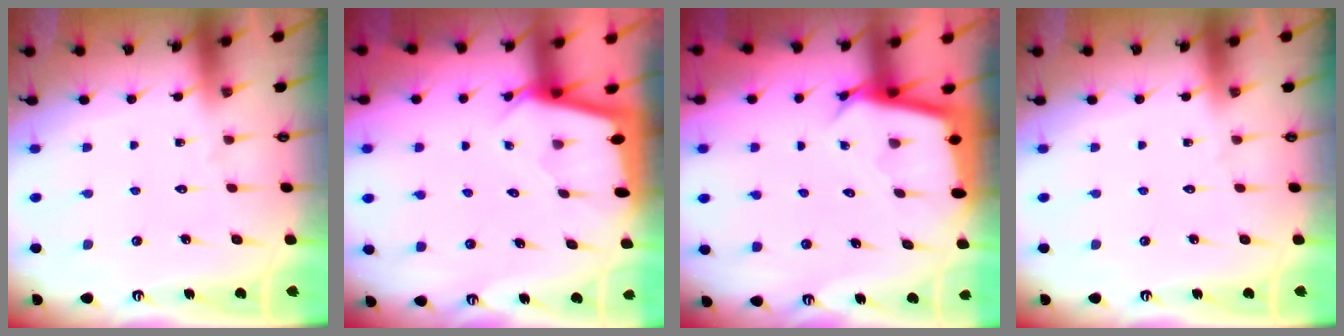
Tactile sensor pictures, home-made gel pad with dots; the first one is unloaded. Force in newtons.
{"total": 2.4, "press": 2.4, "slide": 0.1}
{"total": 3.0, "press": 3.0, "slide": 0.0}
{"total": 0.0}